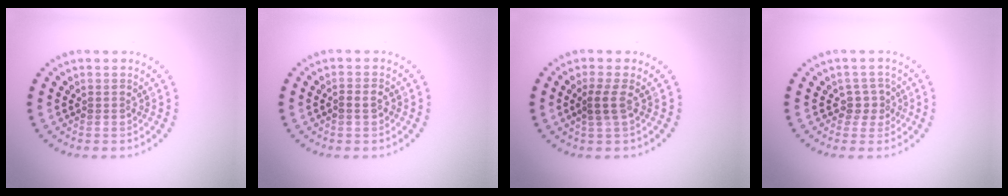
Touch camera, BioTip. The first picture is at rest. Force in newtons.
{"total": 1.3, "press": 1.1, "slide": 0.7}
{"total": 1.8, "press": 1.5, "slide": 1.0}
{"total": 1.6, "press": 1.3, "slide": 1.0}